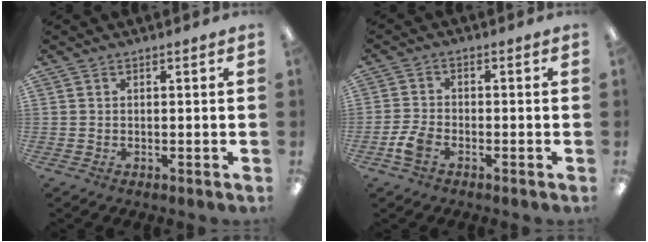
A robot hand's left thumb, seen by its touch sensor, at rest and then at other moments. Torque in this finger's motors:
{"motor_torque": [-0.17, 0.21, 0.03, -0.03, 0.01]}